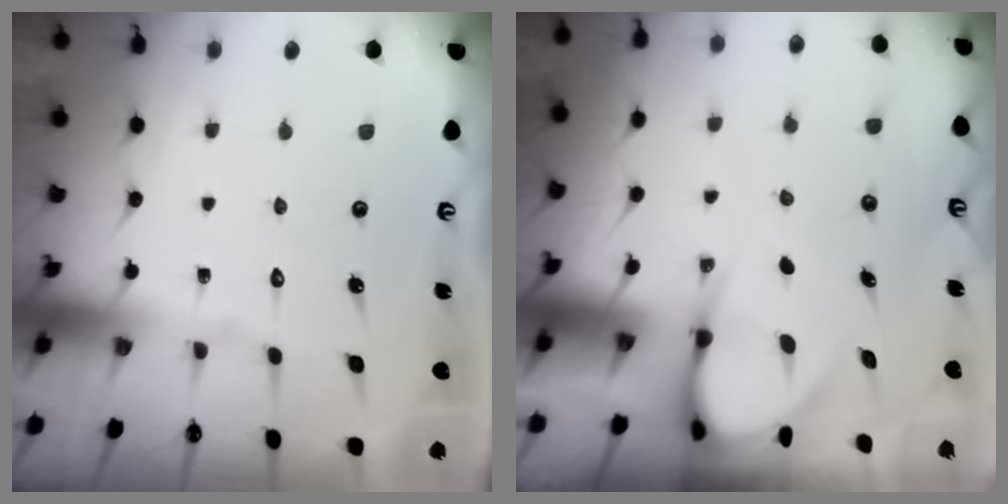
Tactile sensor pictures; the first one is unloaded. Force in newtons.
{"total": 6.5, "press": 6.4, "slide": 0.7}